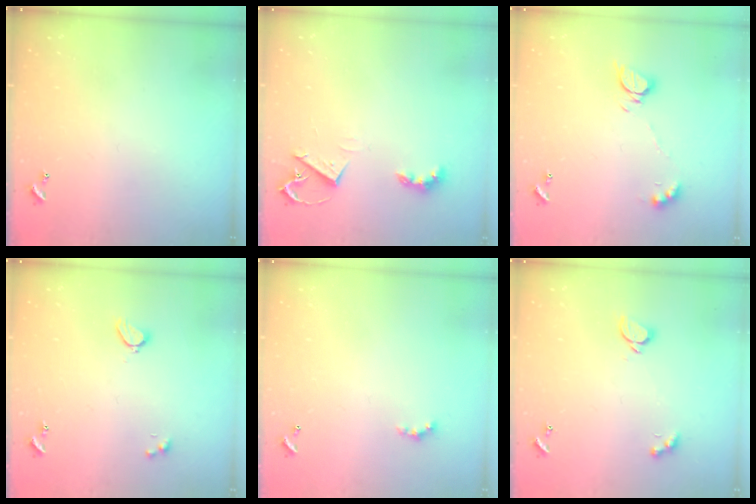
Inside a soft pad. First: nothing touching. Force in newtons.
{"total": 4.6, "press": 4.5, "slide": 0.6}
{"total": 6.6, "press": 6.6, "slide": 0.7}
{"total": 2.1, "press": 2.0, "slide": 0.5}
{"total": 1.6, "press": 1.6, "slide": 0.4}
{"total": 1.8, "press": 1.6, "slide": 0.8}